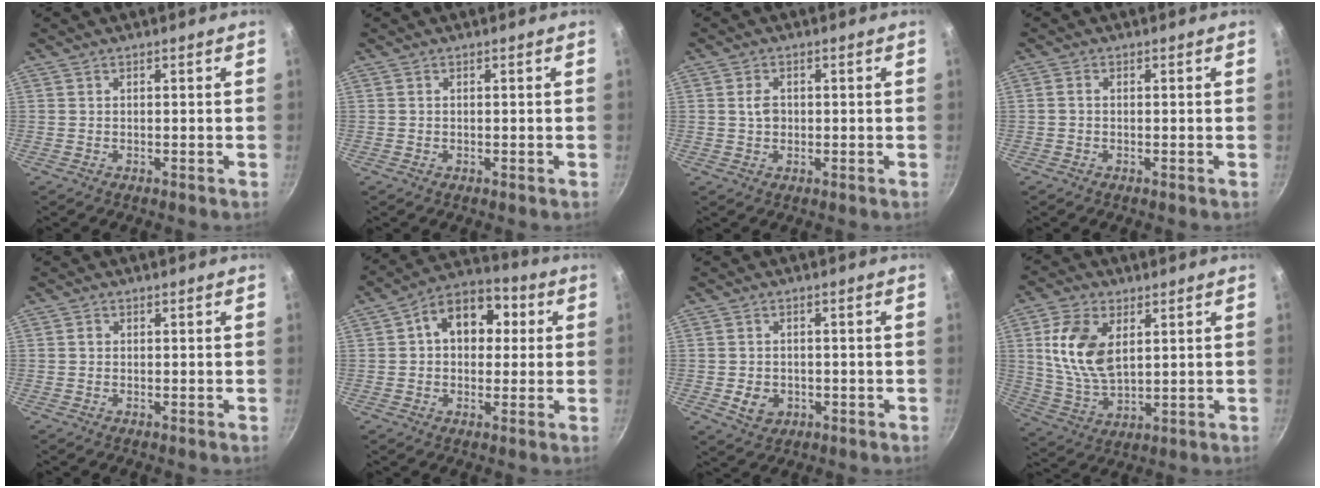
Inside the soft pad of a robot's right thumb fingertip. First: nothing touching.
{"total": 0.0}
{"total": 2.9, "force": [0.2, 2.2, 1.9], "torque": [-0.024, 0.004, 0.001]}
{"total": 1.0, "force": [-0.1, 0.8, 0.6], "torque": [-0.012, 0.006, -0.003]}
{"total": 0.9, "force": [0.1, 0.8, 0.4], "torque": [-0.005, 0.005, 0.000]}
{"total": 12.8, "force": [2.5, 9.2, 8.5], "torque": [-0.081, 0.024, 0.019]}
{"total": 4.9, "force": [-1.2, 3.9, 2.6], "torque": [-0.033, 0.007, -0.010]}
{"total": 12.8, "force": [3.4, 7.5, 9.8], "torque": [-0.180, -0.017, 0.072]}